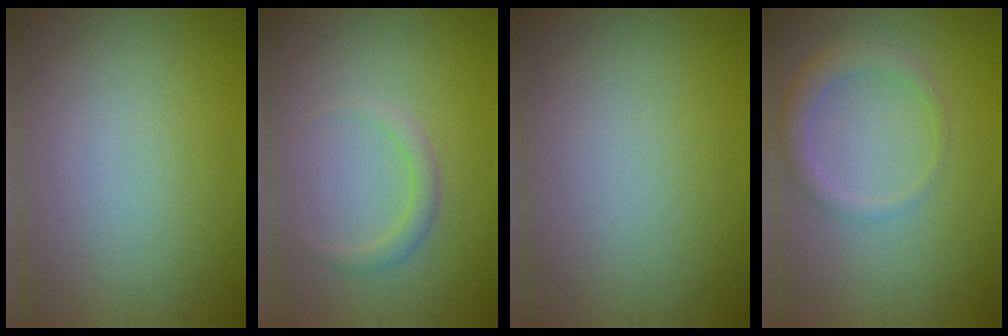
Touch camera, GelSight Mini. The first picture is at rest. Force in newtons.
{"total": 1.5, "press": 1.5, "slide": 0.1}
{"total": 0.0}
{"total": 2.2, "press": 2.2, "slide": 0.3}